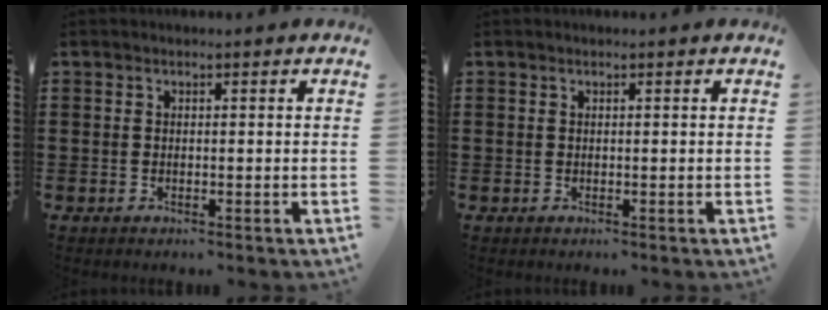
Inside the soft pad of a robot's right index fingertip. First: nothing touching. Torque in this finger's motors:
{"motor_torque": [-0.80, 0.82, -0.02, -0.01]}